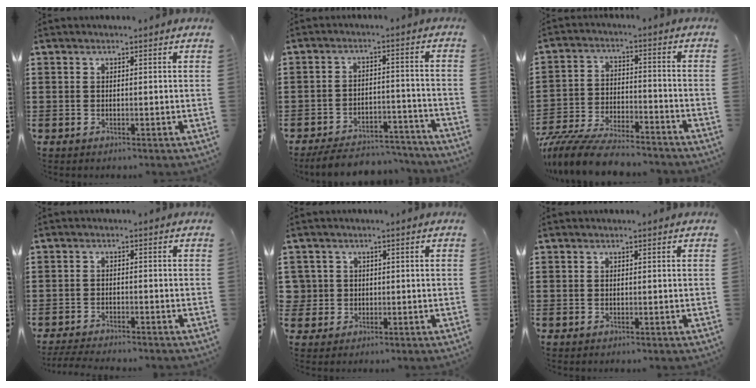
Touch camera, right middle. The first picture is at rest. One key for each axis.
{"total": 5.8, "fx": -5.6, "fy": 0.8, "fz": 1.4, "tx": -0.034, "ty": 0.004, "tz": -0.110}
{"total": 8.9, "fx": -8.4, "fy": 1.0, "fz": 2.8, "tx": -0.057, "ty": 0.012, "tz": -0.162}
{"total": 2.7, "fx": -2.7, "fy": 0.0, "fz": 0.6, "tx": -0.020, "ty": -0.004, "tz": -0.056}
{"total": 2.7, "fx": 0.0, "fy": 2.7, "fz": 0.5, "tx": -0.032, "ty": 0.003, "tz": -0.004}
{"total": 0.0}